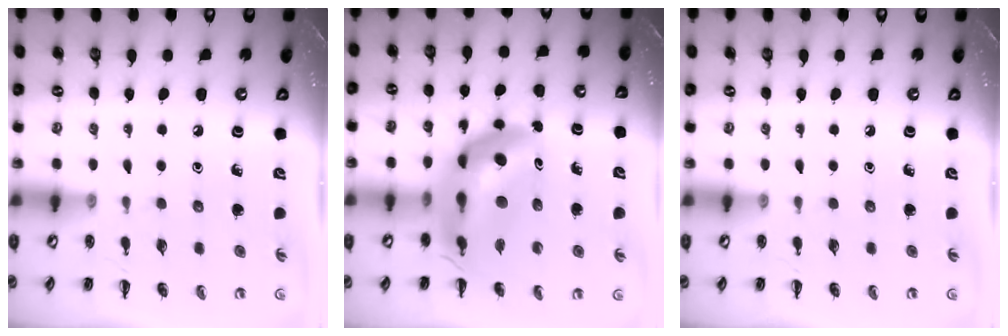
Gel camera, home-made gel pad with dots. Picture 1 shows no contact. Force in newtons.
{"total": 13.7, "press": 13.1, "slide": 3.9}
{"total": 0.0}